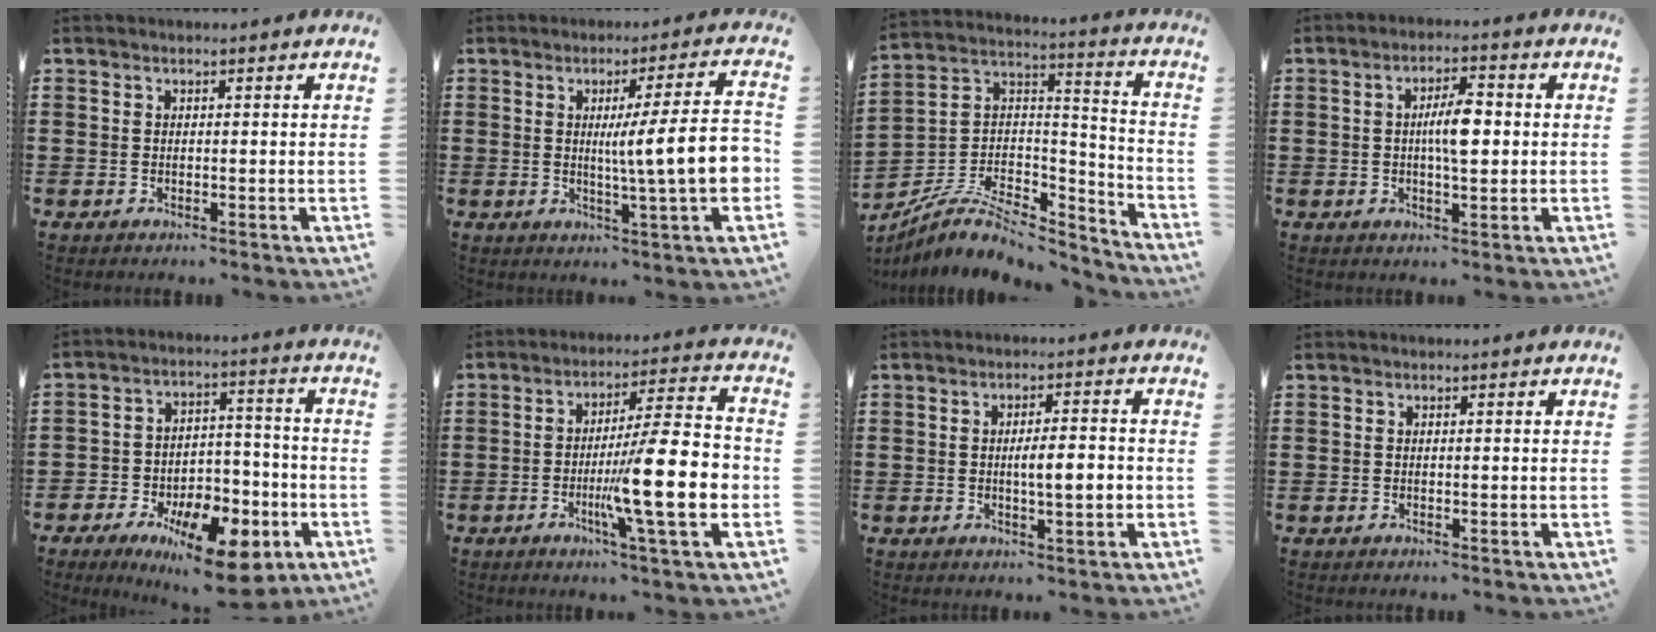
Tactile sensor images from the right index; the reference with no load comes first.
{"total": 11.0, "force": [-0.3, 0.4, 11.0], "torque": [-0.169, -0.016, -0.014]}
{"total": 8.6, "force": [-6.1, 3.7, 4.8], "torque": [-0.100, 0.010, -0.118]}
{"total": 5.5, "force": [0.2, 1.6, 5.3], "torque": [-0.097, 0.007, 0.001]}
{"total": 11.9, "force": [-7.5, 5.4, 7.5], "torque": [-0.110, 0.041, -0.131]}
{"total": 15.9, "force": [-3.8, 2.3, 15.3], "torque": [-0.239, -0.017, -0.068]}
{"total": 4.8, "force": [-0.6, 1.0, 4.7], "torque": [-0.073, -0.001, -0.015]}
{"total": 0.0}